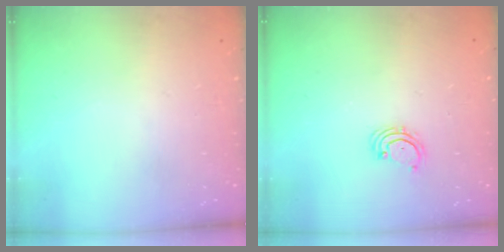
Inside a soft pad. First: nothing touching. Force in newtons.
{"total": 2.3, "press": 2.3, "slide": 0.5}